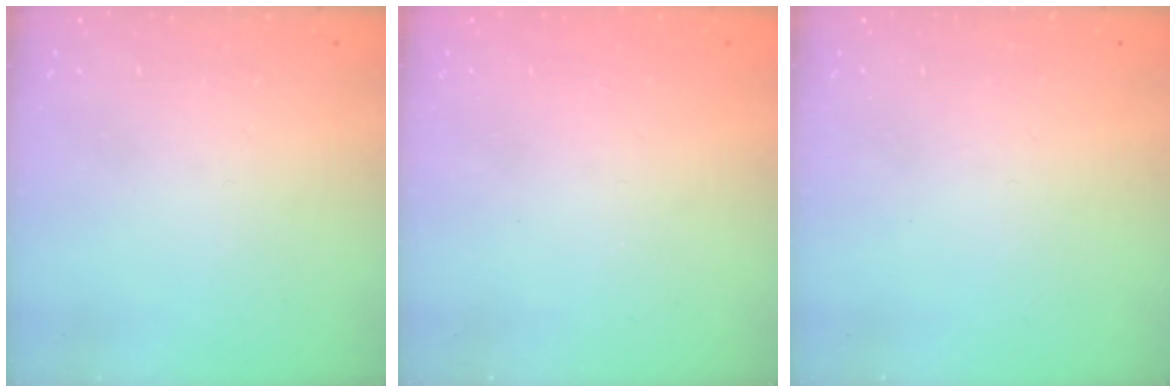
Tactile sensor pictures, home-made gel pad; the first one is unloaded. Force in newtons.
{"total": 0.9, "press": 0.9, "slide": 0.2}
{"total": 0.0}